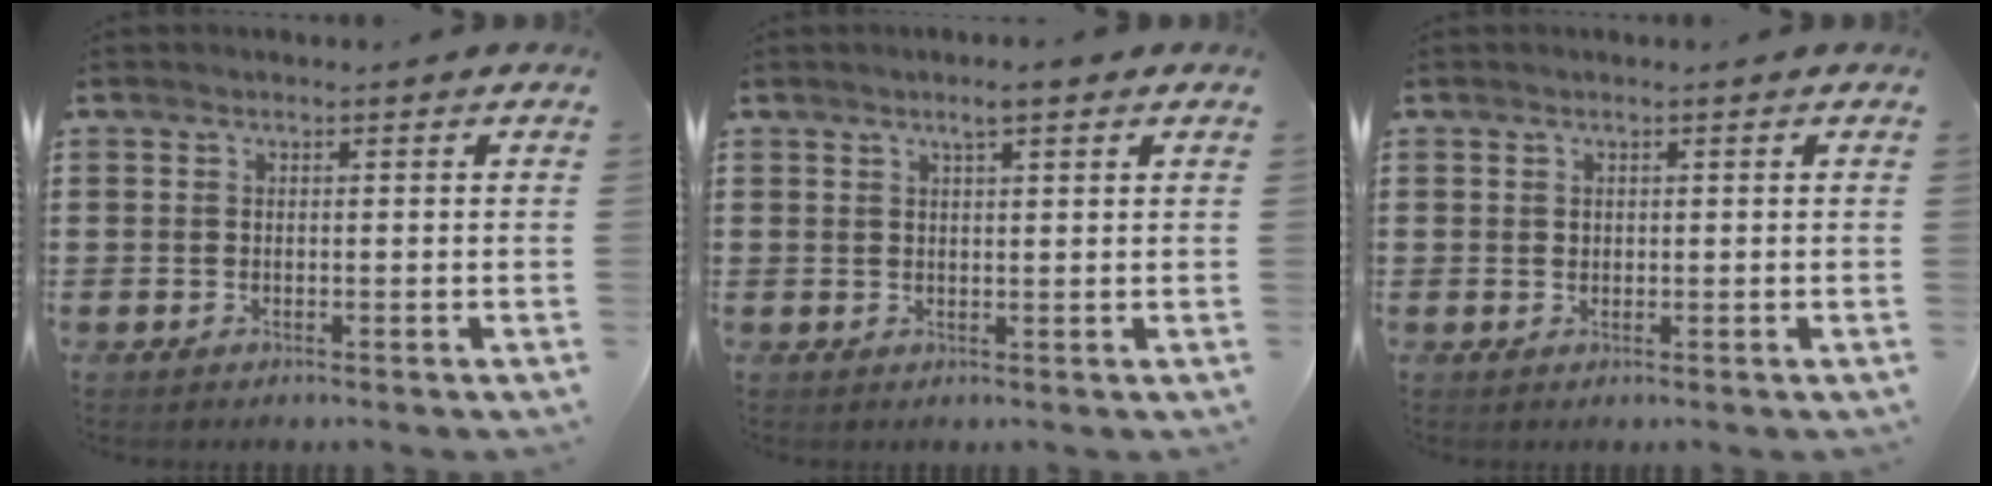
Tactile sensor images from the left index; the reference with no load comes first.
{"total": 3.1, "force": [2.1, 0.4, 2.3], "torque": [-0.048, 0.004, 0.036]}
{"total": 0.6, "force": [0.3, 0.5, 0.2], "torque": [-0.005, 0.003, 0.006]}